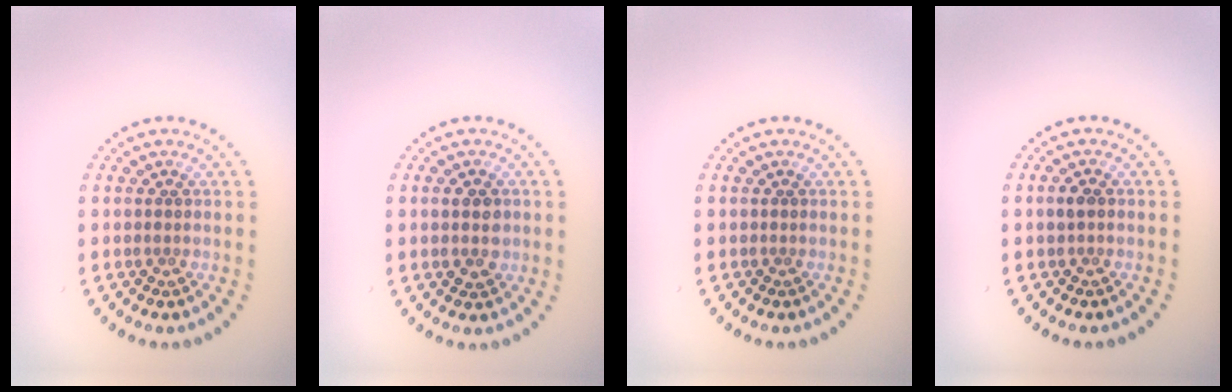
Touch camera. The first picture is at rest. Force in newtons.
{"total": 2.8, "press": 2.8, "slide": 0.2}
{"total": 0.0}
{"total": 1.2, "press": 1.2, "slide": 0.2}